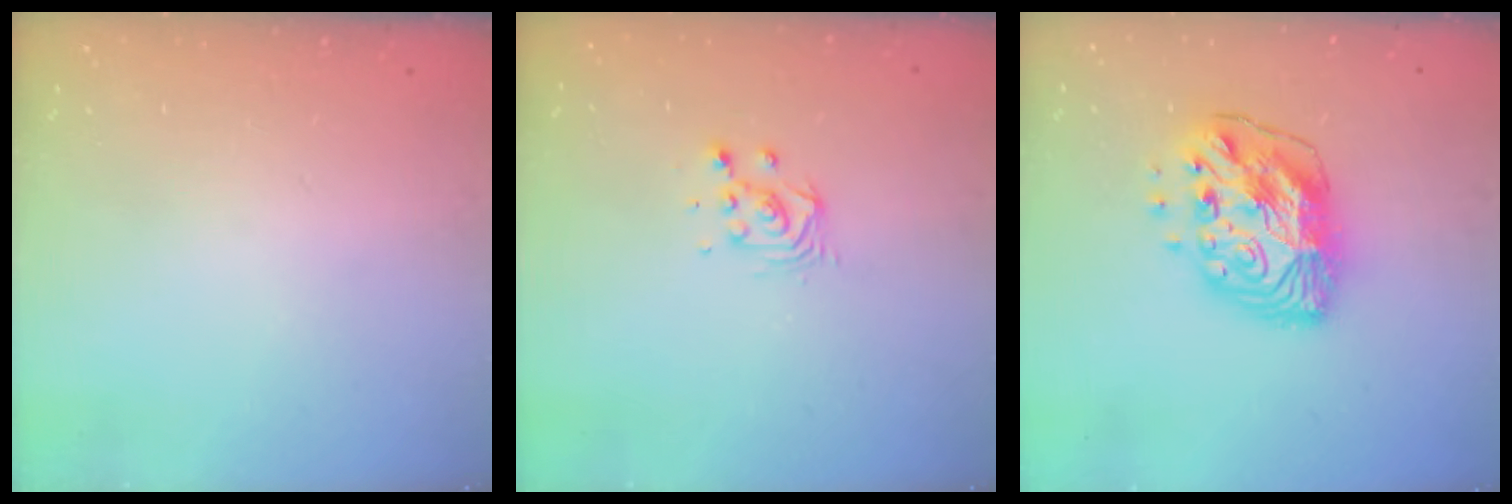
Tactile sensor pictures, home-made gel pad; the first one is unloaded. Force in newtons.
{"total": 3.9, "press": 3.9, "slide": 0.2}
{"total": 13.1, "press": 13.0, "slide": 1.6}